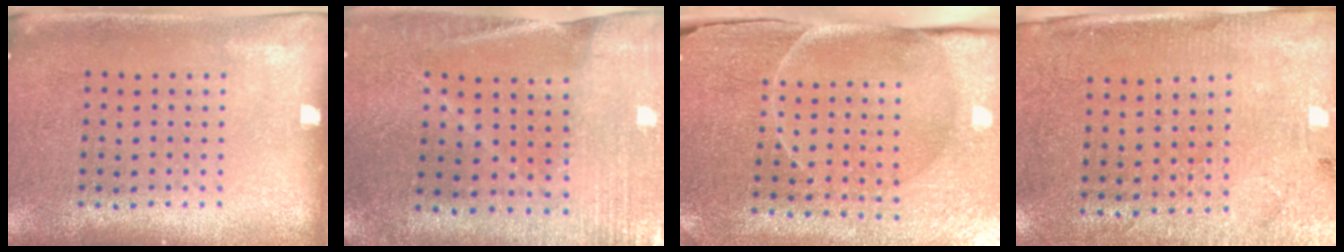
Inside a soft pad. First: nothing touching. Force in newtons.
{"total": 0.9, "press": 0.9, "slide": 0.1}
{"total": 3.8, "press": 3.7, "slide": 0.7}
{"total": 2.7, "press": 2.4, "slide": 1.3}